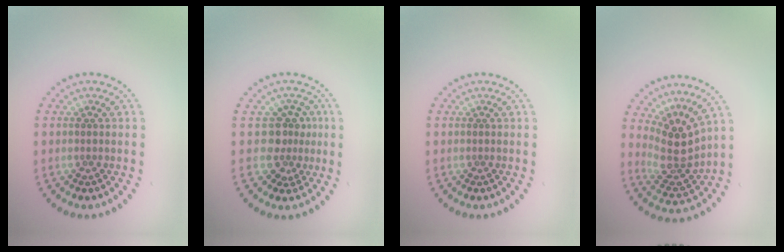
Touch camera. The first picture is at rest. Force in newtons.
{"total": 2.8, "press": 2.2, "slide": 1.8}
{"total": 0.0}
{"total": 3.9, "press": 3.1, "slide": 2.4}